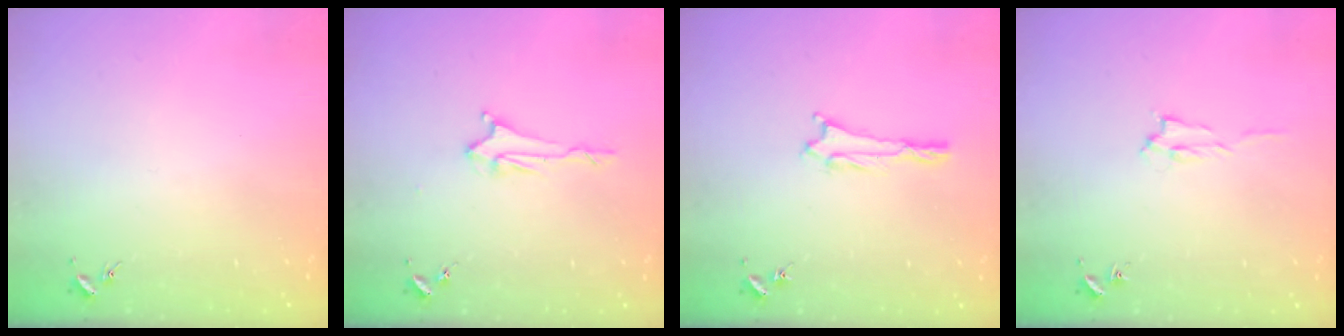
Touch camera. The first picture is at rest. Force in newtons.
{"total": 2.0, "press": 2.0, "slide": 0.4}
{"total": 1.0, "press": 1.0, "slide": 0.1}
{"total": 1.4, "press": 1.4, "slide": 0.2}